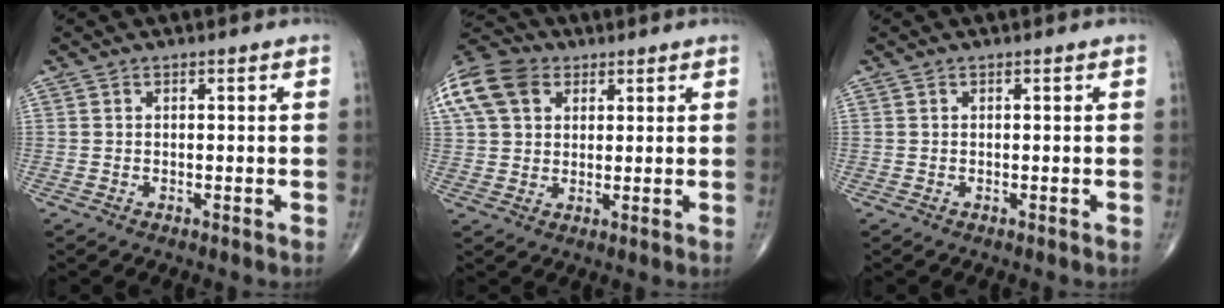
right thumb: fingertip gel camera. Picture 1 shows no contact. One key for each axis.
{"total": 15.1, "fx": 6.0, "fy": 10.9, "fz": 8.5, "tx": -0.190, "ty": 0.024, "tz": 0.106}
{"total": 0.0}